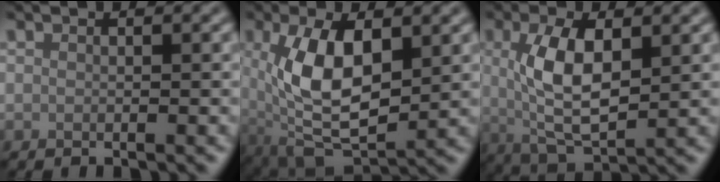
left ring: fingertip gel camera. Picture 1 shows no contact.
{"total": 8.7, "force": [1.0, 4.2, 7.6], "torque": [-0.153, 0.000, 0.019]}
{"total": 6.3, "force": [0.9, 2.6, 5.7], "torque": [-0.118, -0.003, 0.021]}